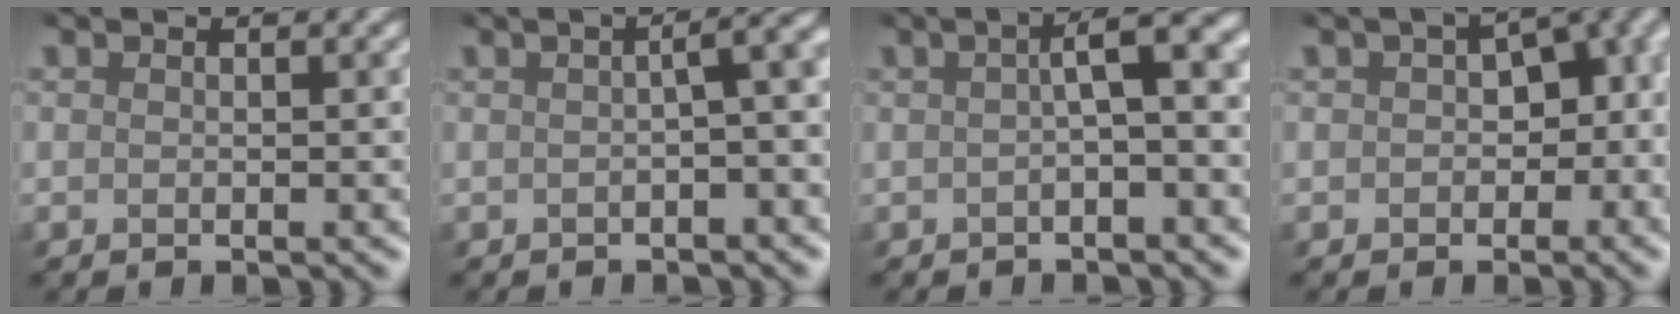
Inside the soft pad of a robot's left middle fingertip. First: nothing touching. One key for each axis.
{"total": 4.1, "fx": -1.1, "fy": 1.3, "fz": 3.8, "tx": -0.029, "ty": 0.011, "tz": -0.017}
{"total": 3.8, "fx": -0.2, "fy": 0.7, "fz": 3.7, "tx": -0.050, "ty": 0.018, "tz": -0.011}
{"total": 7.1, "fx": -0.4, "fy": 4.8, "fz": 5.2, "tx": -0.029, "ty": 0.014, "tz": -0.007}